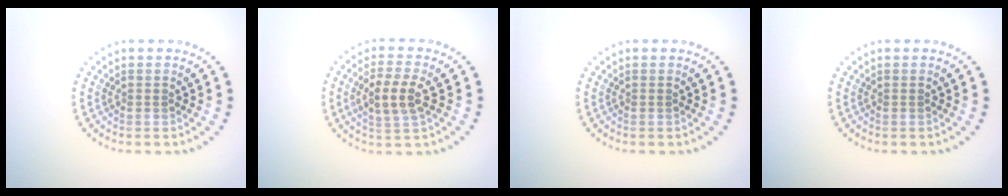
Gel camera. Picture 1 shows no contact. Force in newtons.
{"total": 3.5, "press": 3.4, "slide": 1.0}
{"total": 0.0}
{"total": 0.0}